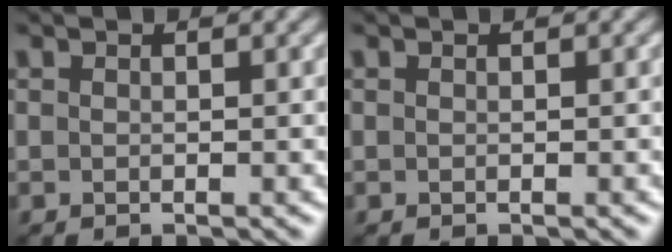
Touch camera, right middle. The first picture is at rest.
{"total": 0.0}